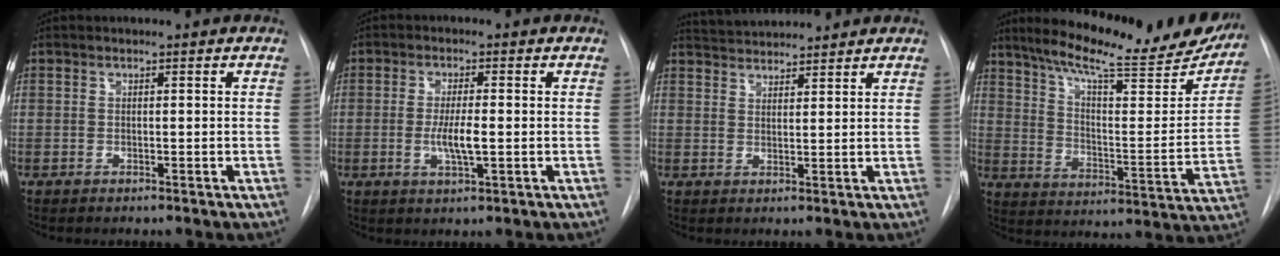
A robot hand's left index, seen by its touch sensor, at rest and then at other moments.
{"total": 4.5, "force": [-1.3, 0.7, 4.3], "torque": [-0.084, -0.013, -0.021]}
{"total": 5.2, "force": [5.1, 0.3, 0.8], "torque": [-0.021, 0.025, 0.084]}
{"total": 24.1, "force": [20.4, 4.3, 12.1], "torque": [-0.180, -0.048, 0.269]}